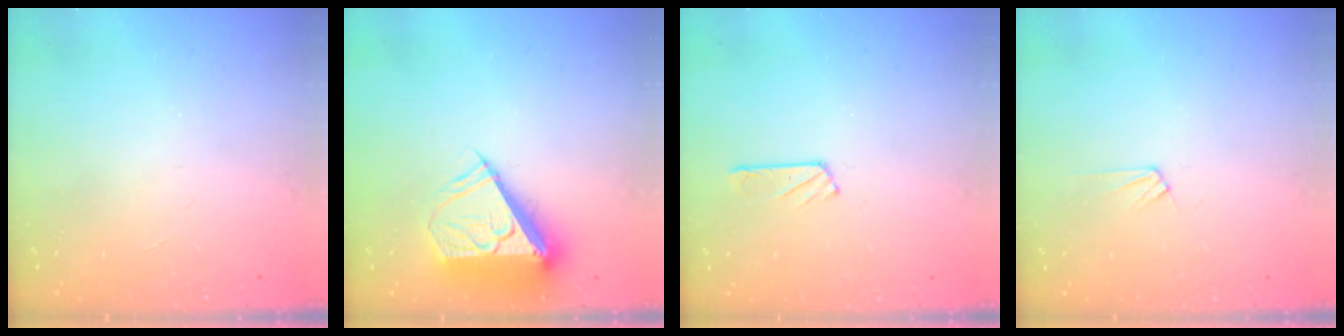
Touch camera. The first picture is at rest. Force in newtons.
{"total": 9.3, "press": 9.2, "slide": 1.6}
{"total": 2.4, "press": 2.3, "slide": 0.3}
{"total": 4.6, "press": 4.6, "slide": 0.6}